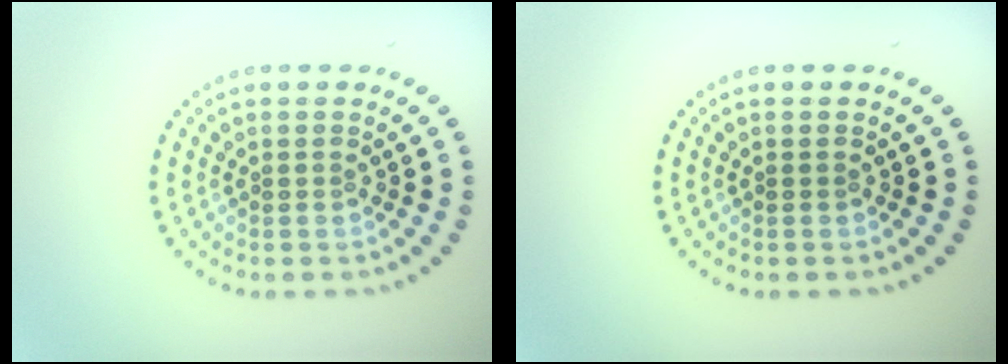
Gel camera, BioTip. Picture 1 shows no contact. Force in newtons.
{"total": 0.0}